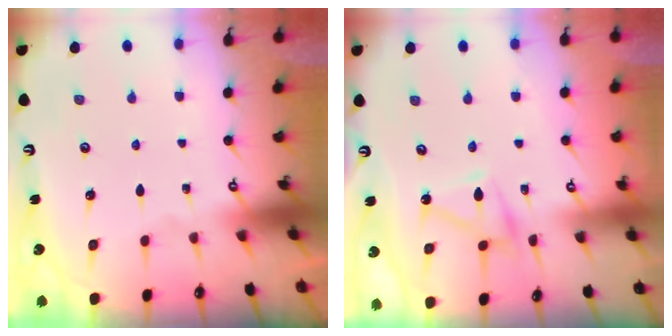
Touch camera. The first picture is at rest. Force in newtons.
{"total": 7.3, "press": 7.2, "slide": 0.4}